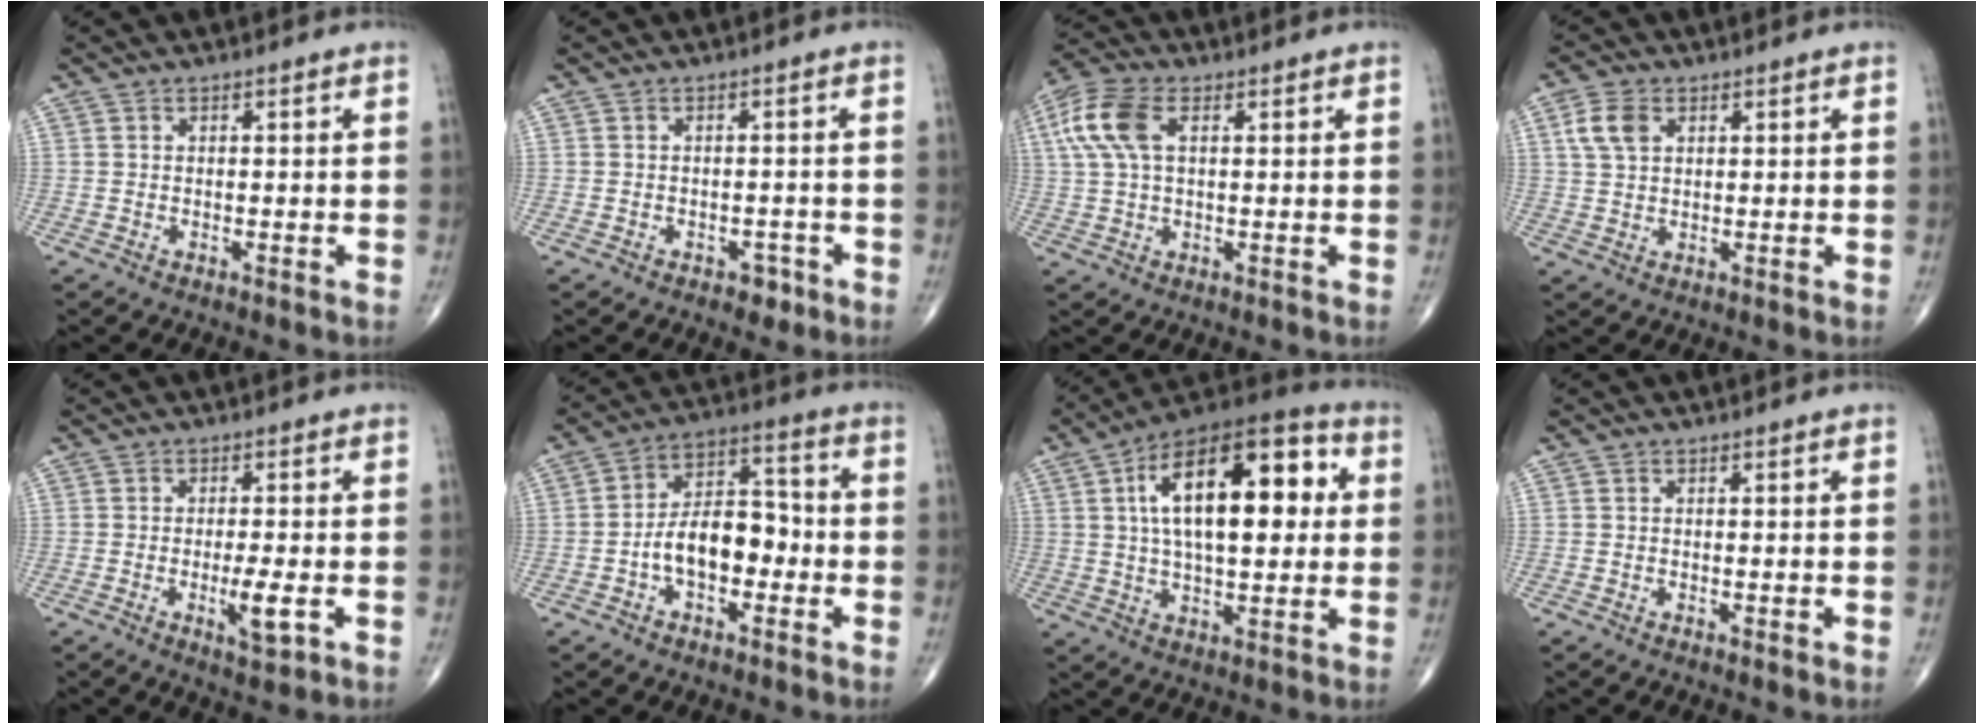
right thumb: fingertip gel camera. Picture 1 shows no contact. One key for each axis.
{"total": 2.3, "fx": -1.4, "fy": 1.5, "fz": 1.0, "tx": -0.001, "ty": 0.009, "tz": -0.016}
{"total": 9.4, "fx": 2.6, "fy": 5.0, "fz": 7.5, "tx": -0.182, "ty": 0.021, "tz": 0.048}
{"total": 5.2, "fx": 1.9, "fy": 3.4, "fz": 3.4, "tx": -0.065, "ty": 0.003, "tz": 0.037}
{"total": 4.8, "fx": -1.4, "fy": 1.1, "fz": 4.5, "tx": -0.077, "ty": -0.008, "tz": -0.021}
{"total": 11.4, "fx": -2.7, "fy": 6.7, "fz": 8.8, "tx": -0.127, "ty": 0.043, "tz": -0.056}
{"total": 22.6, "fx": 4.7, "fy": 10.5, "fz": 19.5, "tx": -0.290, "ty": 0.018, "tz": 0.064}
{"total": 0.7, "fx": -0.2, "fy": 0.2, "fz": 0.6, "tx": -0.009, "ty": -0.003, "tz": -0.002}